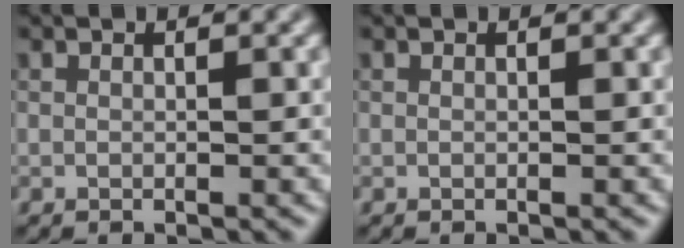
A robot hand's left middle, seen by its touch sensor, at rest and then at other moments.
{"total": 0.0}